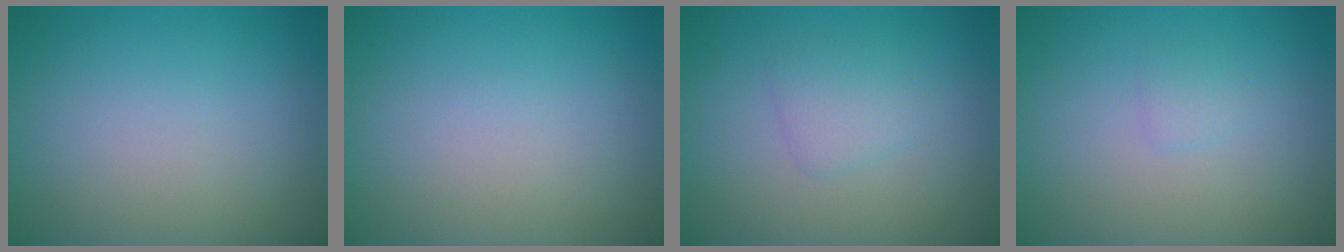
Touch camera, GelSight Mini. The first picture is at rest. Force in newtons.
{"total": 0.0}
{"total": 1.6, "press": 1.6, "slide": 0.0}
{"total": 0.8, "press": 0.8, "slide": 0.0}